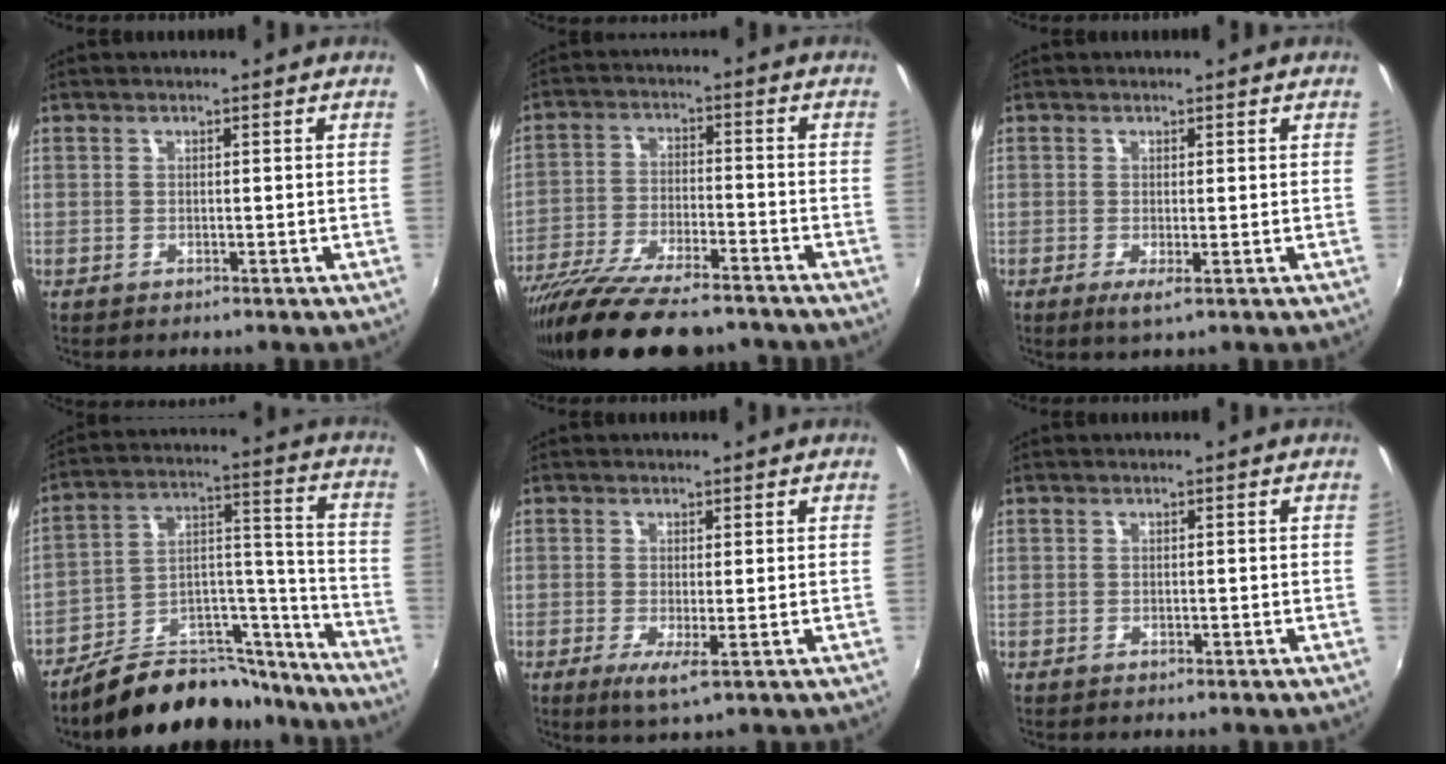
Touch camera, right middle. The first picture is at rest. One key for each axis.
{"total": 19.6, "fx": -16.2, "fy": 4.5, "fz": 10.1, "tx": -0.202, "ty": -0.046, "tz": -0.268}
{"total": 2.1, "fx": -0.5, "fy": 0.1, "fz": 2.0, "tx": -0.039, "ty": -0.008, "tz": -0.007}
{"total": 20.1, "fx": -16.8, "fy": 8.1, "fz": 7.4, "tx": -0.110, "ty": 0.066, "tz": -0.242}
{"total": 3.4, "fx": -0.7, "fy": 0.2, "fz": 3.3, "tx": -0.062, "ty": -0.013, "tz": -0.010}
{"total": 0.0}